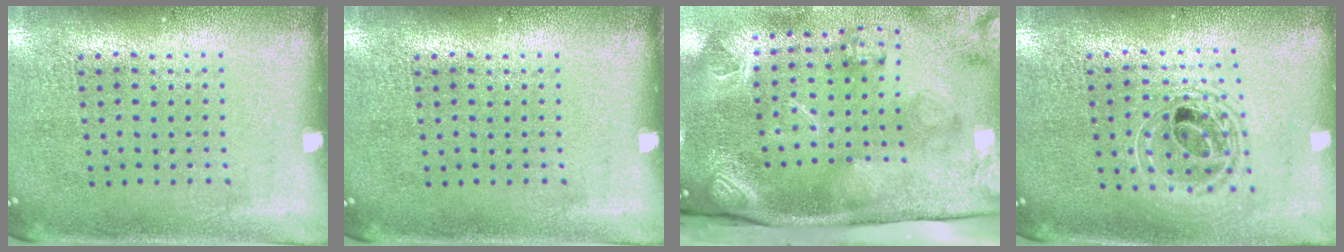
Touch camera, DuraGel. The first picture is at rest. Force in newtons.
{"total": 0.0}
{"total": 4.5, "press": 3.3, "slide": 3.2}
{"total": 1.7, "press": 1.4, "slide": 0.9}